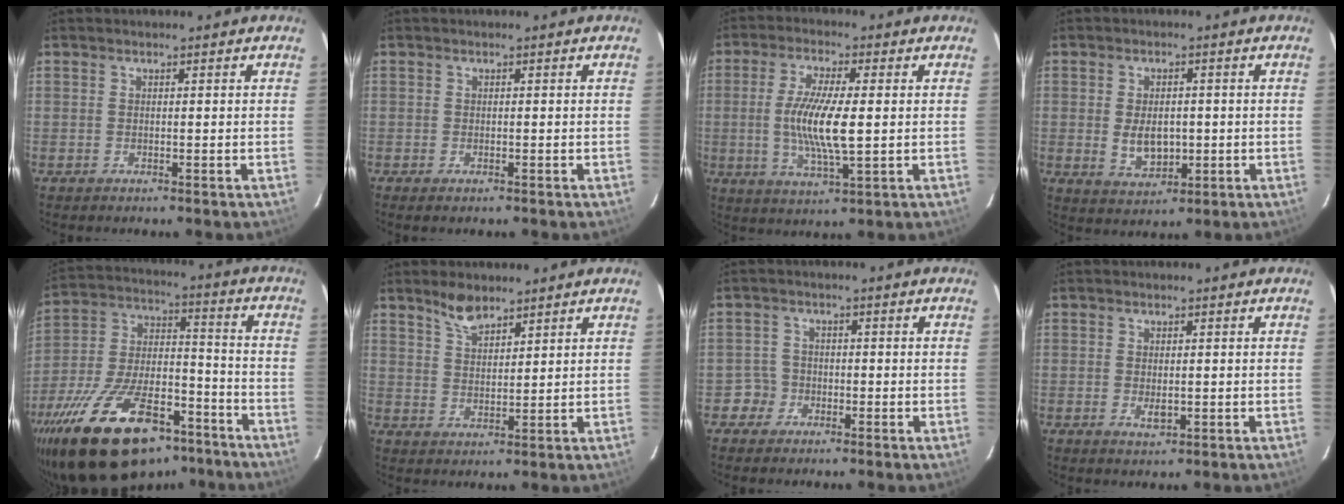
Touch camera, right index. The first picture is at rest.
{"total": 0.6, "force": [-0.4, 0.4, 0.2], "torque": [-0.003, -0.005, -0.007]}
{"total": 10.5, "force": [-0.2, 2.4, 10.2], "torque": [-0.198, -0.009, -0.003]}
{"total": 6.3, "force": [-0.6, 4.2, 4.7], "torque": [-0.088, -0.007, 0.001]}
{"total": 26.9, "force": [-18.1, 12.0, 15.9], "torque": [-0.303, -0.006, -0.280]}
{"total": 4.9, "force": [4.0, 1.8, 2.1], "torque": [-0.036, 0.000, 0.077]}
{"total": 3.3, "force": [-1.5, 2.9, -0.5], "torque": [0.013, 0.020, -0.026]}
{"total": 2.4, "force": [-0.4, 1.3, 2.0], "torque": [-0.034, -0.003, -0.004]}